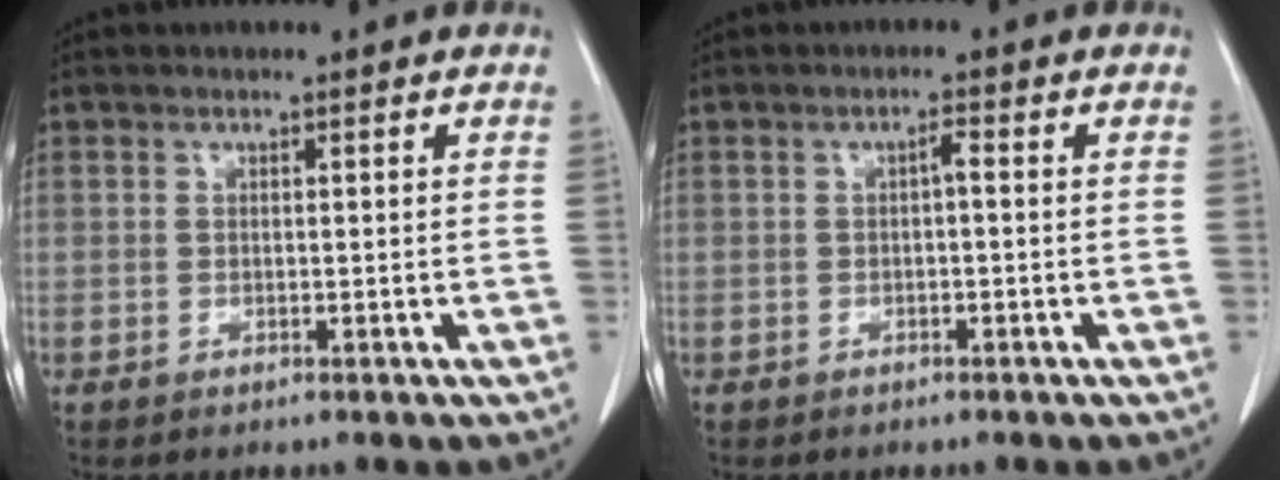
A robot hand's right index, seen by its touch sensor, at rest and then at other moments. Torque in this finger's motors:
{"motor_torque": [0.23, -0.17, 0.06, 0.04]}